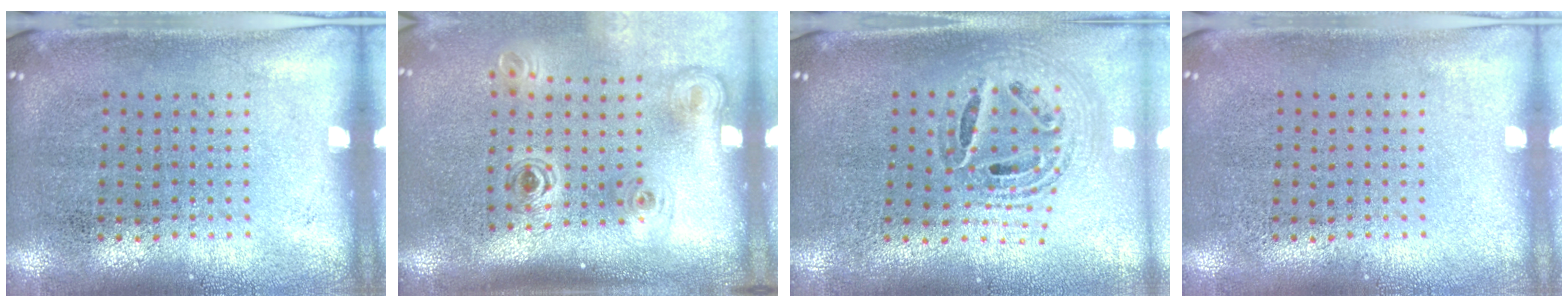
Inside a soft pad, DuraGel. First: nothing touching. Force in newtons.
{"total": 2.1, "press": 1.4, "slide": 1.6}
{"total": 1.3, "press": 1.2, "slide": 0.5}
{"total": 0.0}